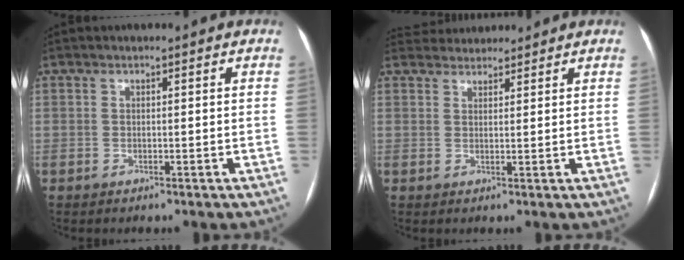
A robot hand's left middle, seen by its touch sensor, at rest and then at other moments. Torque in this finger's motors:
{"motor_torque": [0.02, -0.17, -0.05, -0.02]}